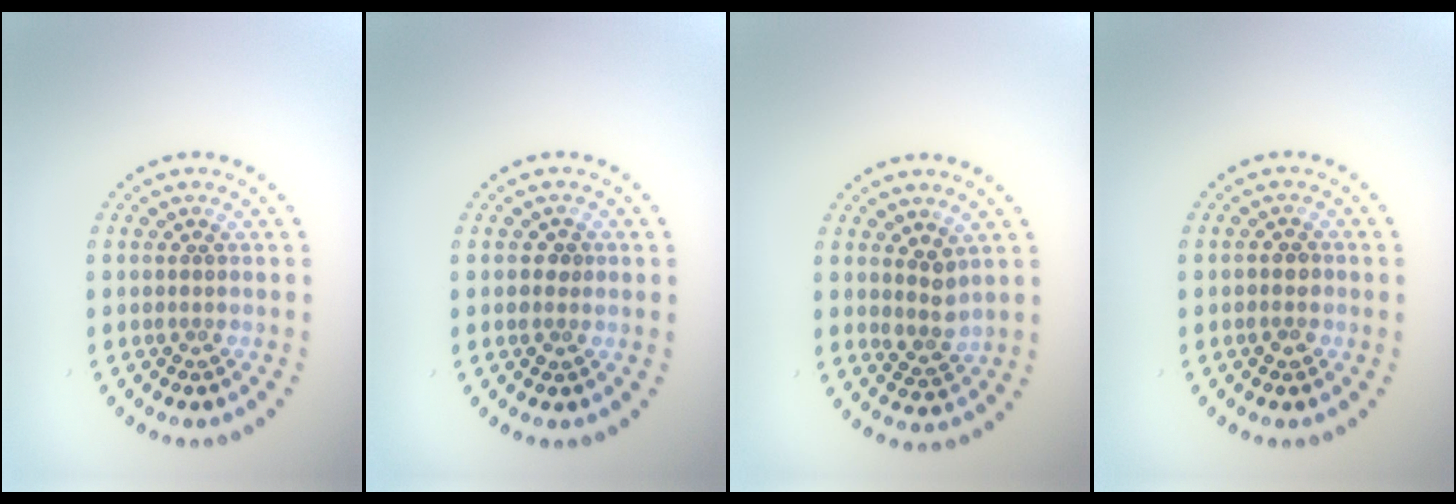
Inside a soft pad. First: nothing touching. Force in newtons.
{"total": 1.1, "press": 1.1, "slide": 0.2}
{"total": 2.1, "press": 1.7, "slide": 1.2}
{"total": 1.5, "press": 1.4, "slide": 0.5}